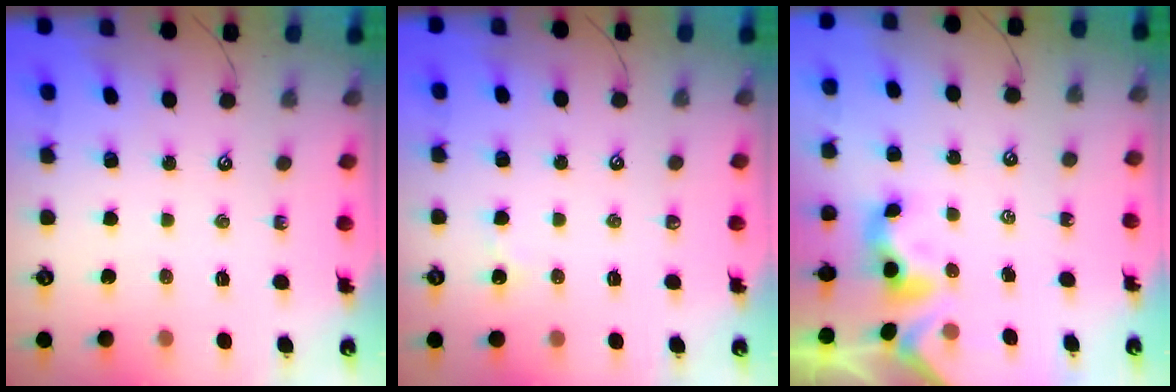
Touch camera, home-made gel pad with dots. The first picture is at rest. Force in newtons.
{"total": 1.1, "press": 1.0, "slide": 0.2}
{"total": 3.0, "press": 3.0, "slide": 0.4}